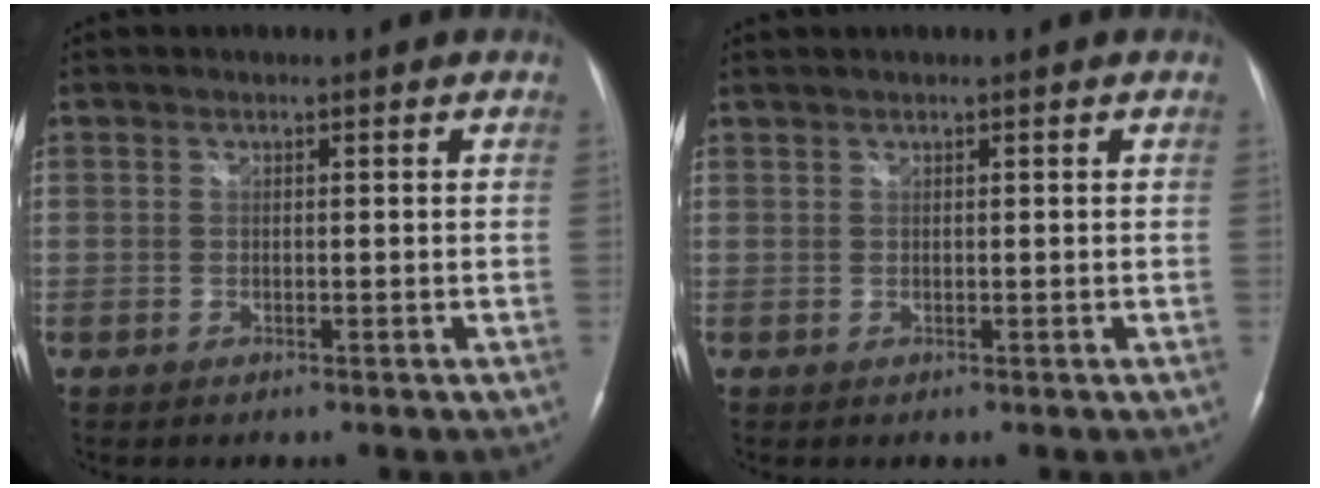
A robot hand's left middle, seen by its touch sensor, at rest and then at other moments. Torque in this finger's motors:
{"motor_torque": [0.10, -0.06, 0.00, 0.01]}